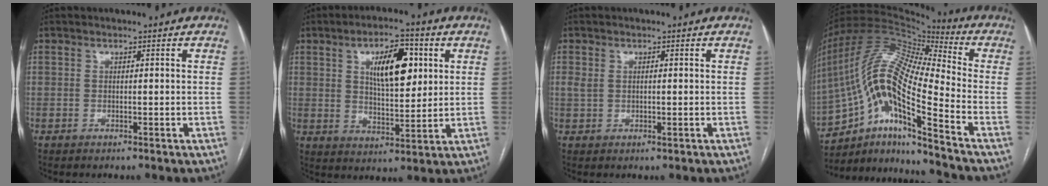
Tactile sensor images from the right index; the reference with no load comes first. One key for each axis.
{"total": 10.5, "fx": 3.5, "fy": 3.9, "fz": 9.1, "tx": -0.148, "ty": 0.010, "tz": 0.062}
{"total": 2.2, "fx": 0.5, "fy": 1.3, "fz": 1.7, "tx": -0.041, "ty": 0.005, "tz": 0.014}
{"total": 18.1, "fx": -9.9, "fy": 2.2, "fz": 15.0, "tx": -0.310, "ty": 0.014, "tz": -0.178}